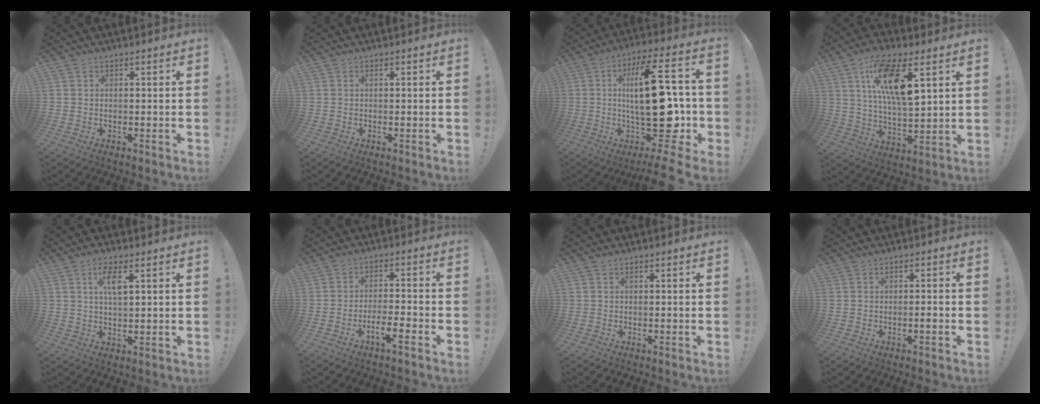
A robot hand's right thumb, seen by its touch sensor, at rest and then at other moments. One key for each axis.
{"total": 0.0}
{"total": 25.0, "fx": -1.4, "fy": 8.3, "fz": 23.6, "tx": -0.408, "ty": 0.014, "tz": -0.029}
{"total": 15.8, "fx": 7.0, "fy": 5.4, "fz": 13.1, "tx": -0.226, "ty": -0.014, "tz": 0.117}
{"total": 5.5, "fx": 2.3, "fy": 1.7, "fz": 4.6, "tx": -0.087, "ty": -0.001, "tz": 0.037}
{"total": 6.8, "fx": -4.0, "fy": 1.1, "fz": 5.4, "tx": -0.091, "ty": 0.013, "tz": -0.070}
{"total": 0.0}
{"total": 1.8, "fx": -1.0, "fy": -0.2, "fz": 1.5, "tx": -0.021, "ty": -0.002, "tz": -0.019}